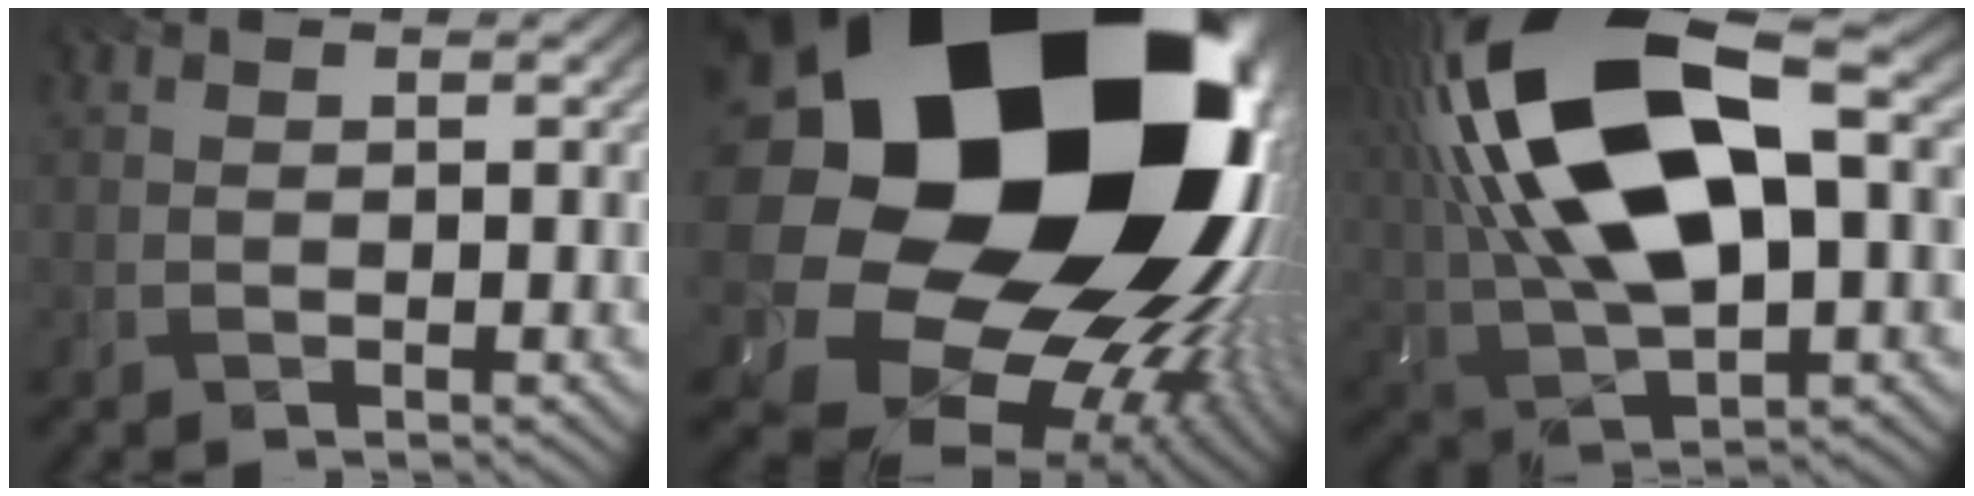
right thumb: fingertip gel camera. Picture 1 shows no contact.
{"total": 25.2, "force": [5.5, 19.9, 14.5], "torque": [-0.276, -0.062, 0.057]}
{"total": 20.2, "force": [4.7, 9.1, 17.3], "torque": [-0.353, 0.027, 0.079]}